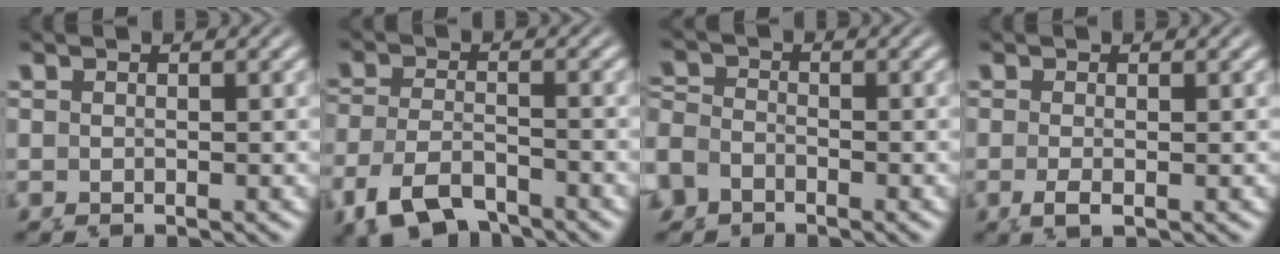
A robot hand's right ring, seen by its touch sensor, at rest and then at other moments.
{"total": 4.9, "force": [-3.3, 2.9, 2.1], "torque": [-0.061, -0.025, -0.042]}
{"total": 2.5, "force": [-1.2, 2.2, 0.2], "torque": [-0.008, -0.011, -0.021]}
{"total": 1.1, "force": [-0.5, 0.1, 1.0], "torque": [-0.025, -0.007, -0.004]}